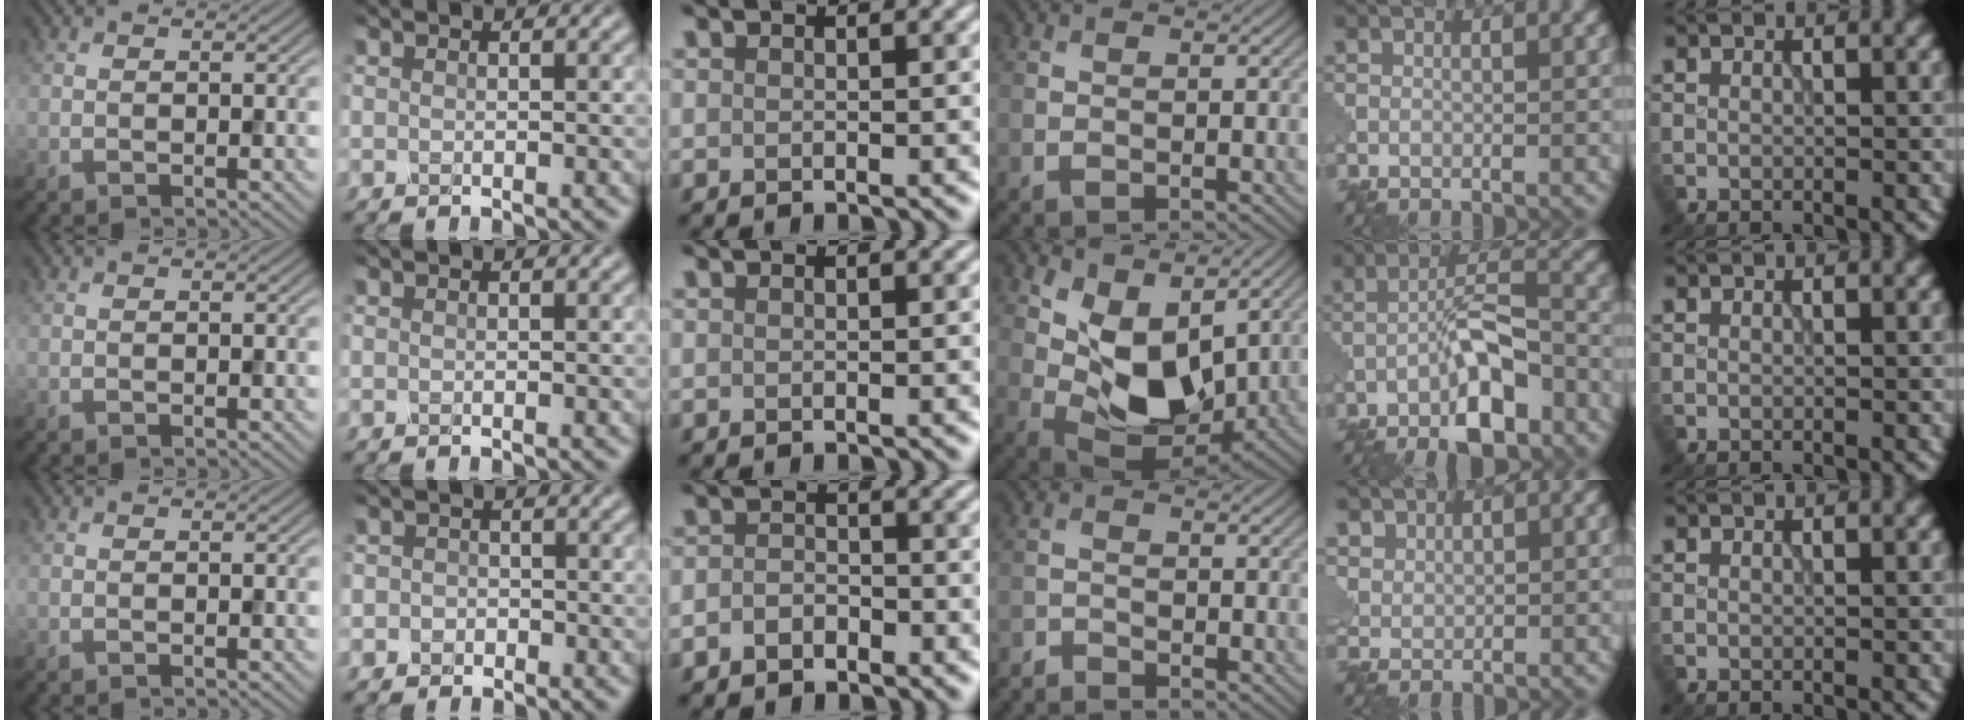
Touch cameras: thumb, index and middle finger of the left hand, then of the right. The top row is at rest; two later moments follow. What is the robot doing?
{"motion": "insert", "object": "pin"}